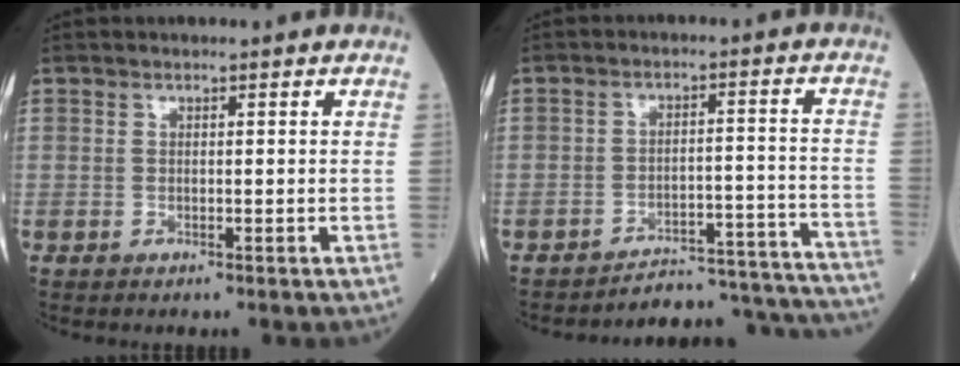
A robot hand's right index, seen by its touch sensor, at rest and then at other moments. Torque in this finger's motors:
{"motor_torque": [0.14, -0.39, -0.12, -0.02]}